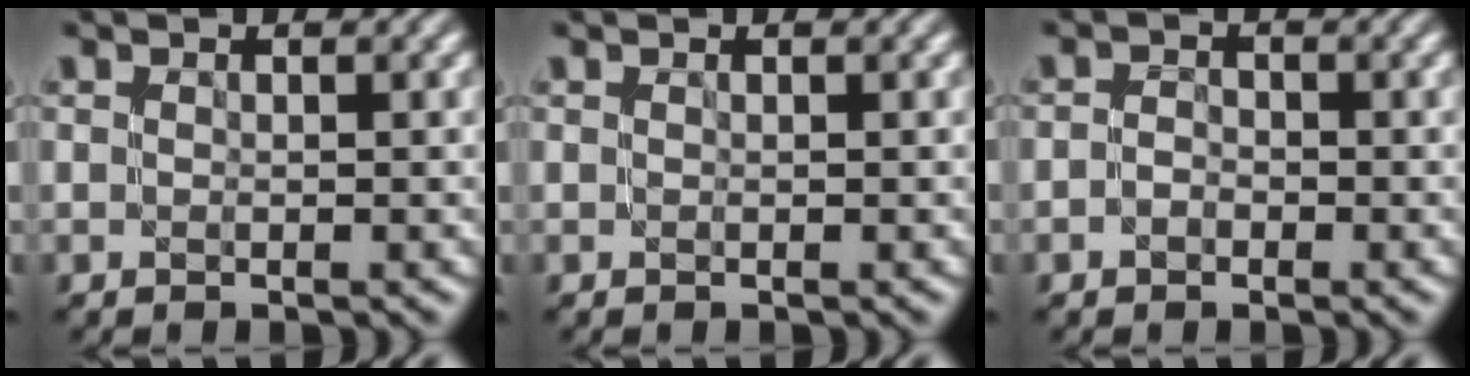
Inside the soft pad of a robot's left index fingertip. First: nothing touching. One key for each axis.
{"total": 0.0}
{"total": 1.1, "fx": -0.5, "fy": 0.9, "fz": 0.6, "tx": -0.012, "ty": 0.003, "tz": -0.013}